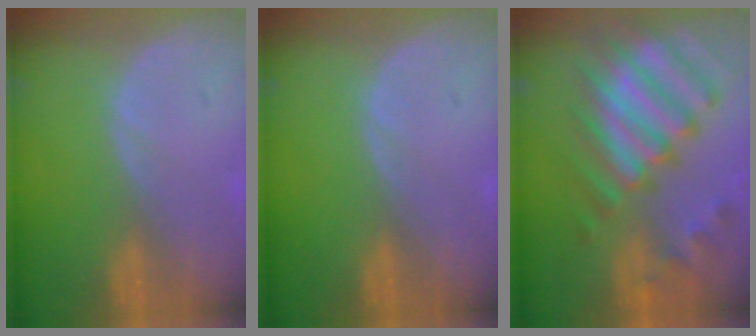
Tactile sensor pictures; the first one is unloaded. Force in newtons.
{"total": 0.0}
{"total": 12.4, "press": 10.7, "slide": 6.3}